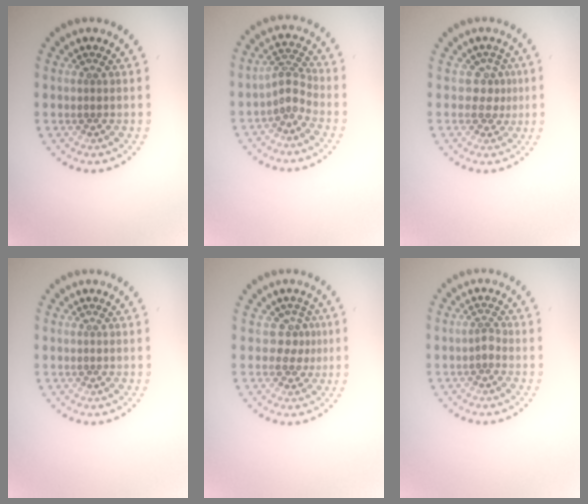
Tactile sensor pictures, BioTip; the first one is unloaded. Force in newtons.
{"total": 2.2, "press": 1.4, "slide": 1.6}
{"total": 2.2, "press": 1.4, "slide": 1.6}
{"total": 0.0}
{"total": 2.2, "press": 1.4, "slide": 1.7}
{"total": 1.1, "press": 0.8, "slide": 0.7}